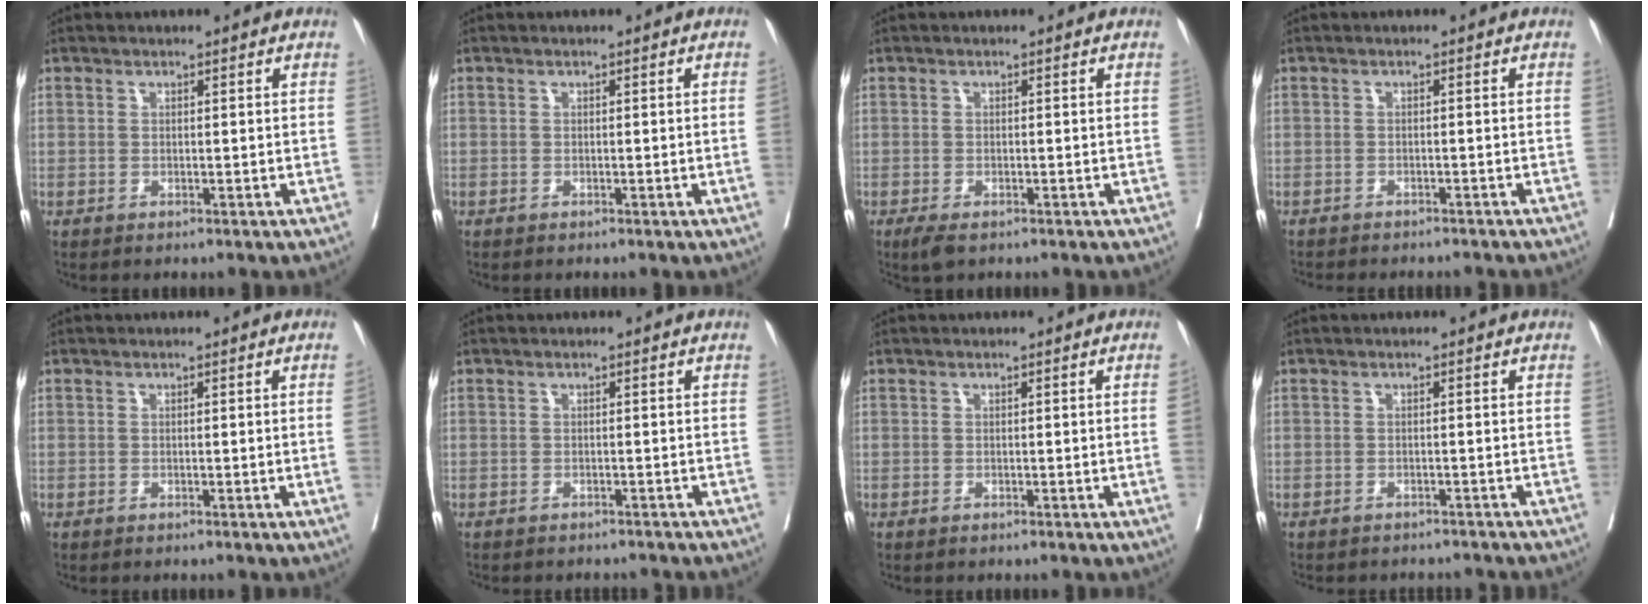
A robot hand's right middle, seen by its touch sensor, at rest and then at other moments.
{"total": 0.6, "force": [-0.1, -0.2, 0.5], "torque": [-0.004, 0.001, -0.001]}
{"total": 2.5, "force": [-1.7, 0.9, 1.6], "torque": [-0.032, -0.007, -0.025]}
{"total": 7.3, "force": [-6.6, 1.9, 2.4], "torque": [-0.033, -0.006, -0.083]}
{"total": 1.0, "force": [-0.2, -0.3, 0.9], "torque": [-0.008, 0.001, -0.004]}
{"total": 5.4, "force": [-5.1, 1.4, 1.3], "torque": [-0.016, -0.005, -0.061]}
{"total": 0.9, "force": [-0.2, -0.3, 0.8], "torque": [-0.006, 0.001, -0.004]}
{"total": 6.7, "force": [-6.2, 1.9, 1.4], "torque": [-0.022, -0.003, -0.074]}